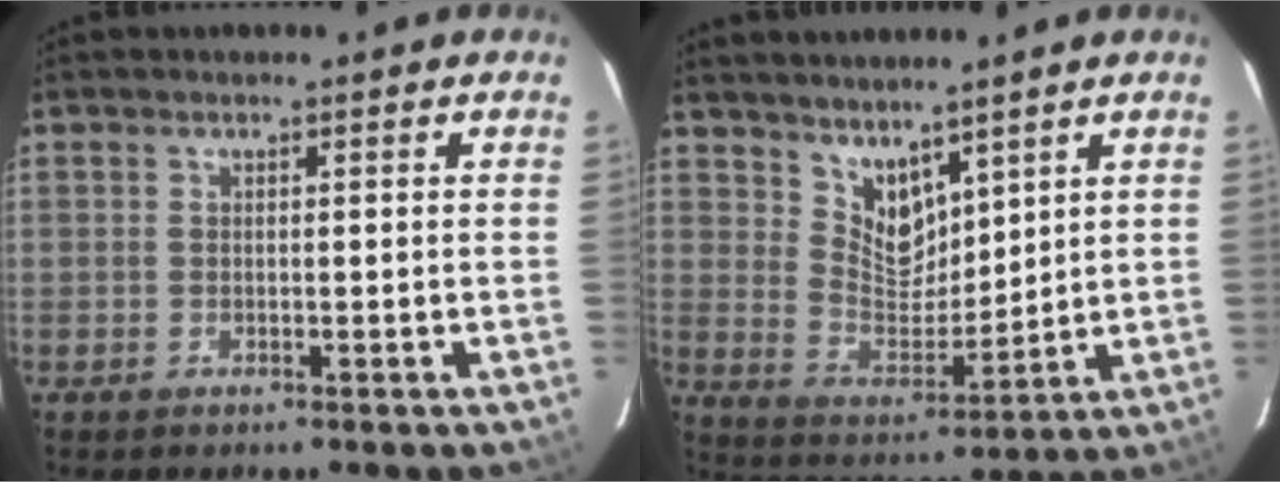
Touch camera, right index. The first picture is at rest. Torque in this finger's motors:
{"motor_torque": [-0.12, 0.24, 0.09, 0.00]}